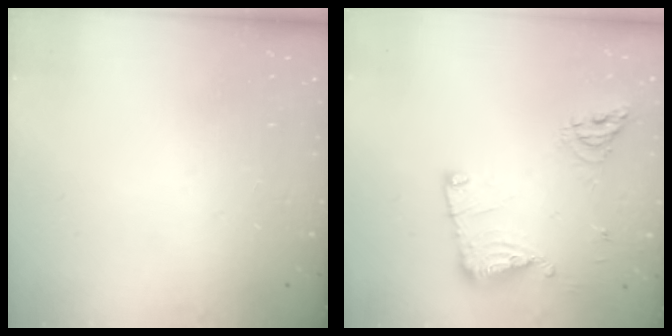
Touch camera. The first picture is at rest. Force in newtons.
{"total": 13.5, "press": 13.4, "slide": 1.2}